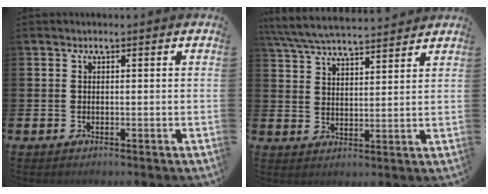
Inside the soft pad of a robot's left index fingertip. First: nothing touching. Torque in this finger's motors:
{"motor_torque": [0.92, -1.22, 0.59, 0.20]}